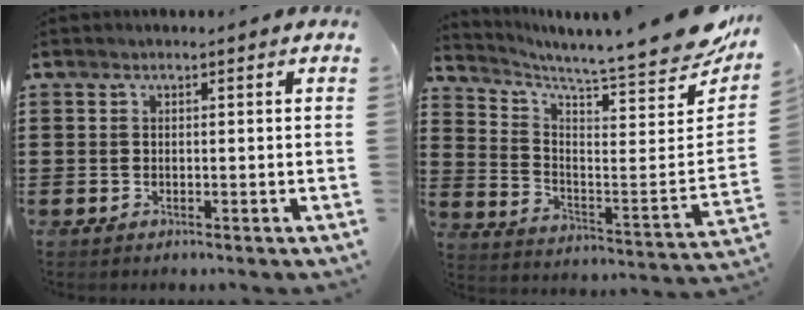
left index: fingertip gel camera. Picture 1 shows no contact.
{"total": 6.6, "force": [6.0, -0.2, 2.8], "torque": [-0.061, -0.080, 0.093]}